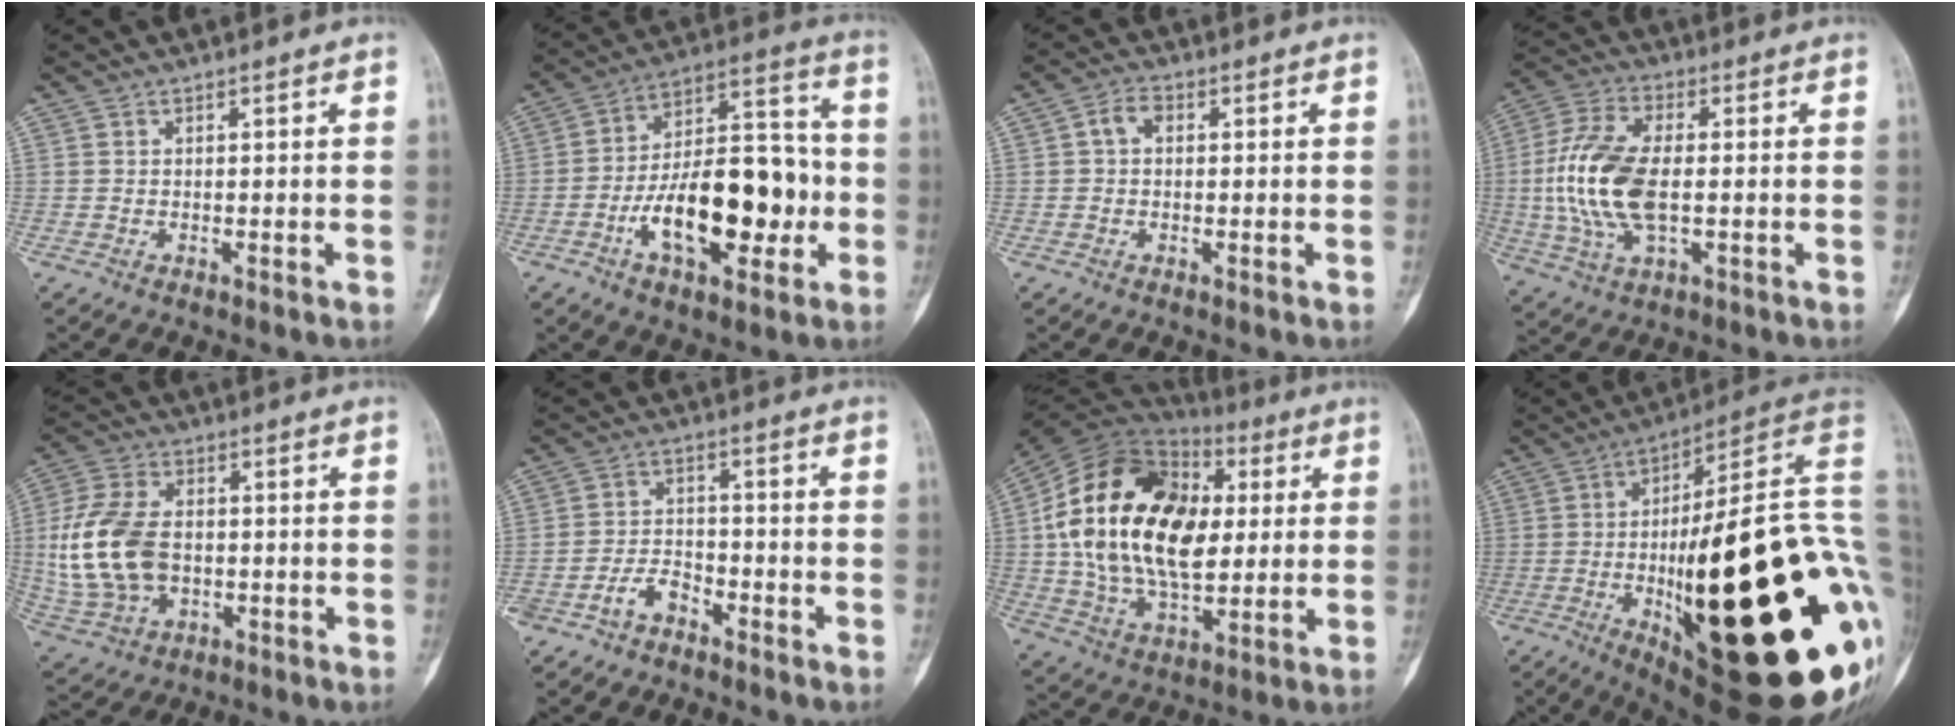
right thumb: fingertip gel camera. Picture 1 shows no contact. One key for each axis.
{"total": 21.0, "fx": -5.1, "fy": 10.6, "fz": 17.5, "tx": -0.251, "ty": 0.045, "tz": -0.080}
{"total": 3.1, "fx": 0.4, "fy": 2.2, "fz": 2.1, "tx": -0.031, "ty": 0.013, "tz": 0.002}
{"total": 15.0, "fx": -0.7, "fy": 7.6, "fz": 12.9, "tx": -0.276, "ty": 0.007, "tz": -0.014}
{"total": 16.0, "fx": -0.3, "fy": 10.6, "fz": 12.0, "tx": -0.243, "ty": 0.005, "tz": 0.003}
{"total": 5.7, "fx": -3.6, "fy": 3.5, "fz": 2.6, "tx": -0.040, "ty": 0.033, "tz": -0.066}
{"total": 28.8, "fx": 3.9, "fy": 17.3, "fz": 22.7, "tx": -0.414, "ty": 0.001, "tz": 0.066}
{"total": 44.0, "fx": -7.8, "fy": 12.7, "fz": 41.4, "tx": -0.507, "ty": 0.026, "tz": -0.111}